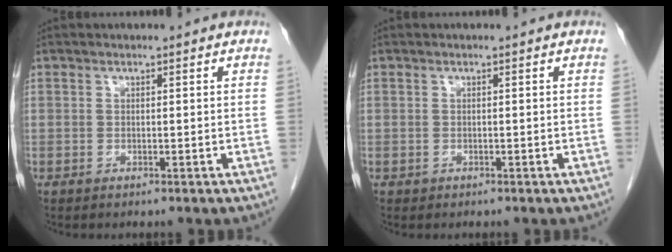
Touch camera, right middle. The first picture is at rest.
{"total": 0.0}